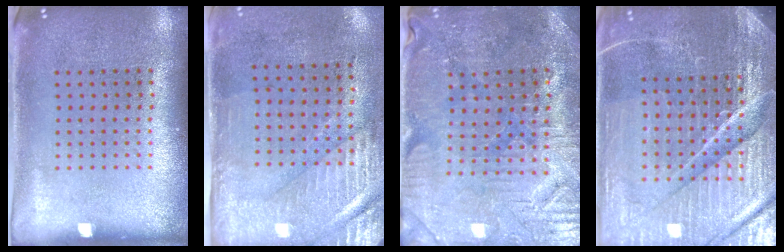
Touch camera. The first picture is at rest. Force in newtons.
{"total": 3.0, "press": 2.5, "slide": 1.6}
{"total": 1.7, "press": 1.6, "slide": 0.5}
{"total": 6.2, "press": 5.6, "slide": 2.7}